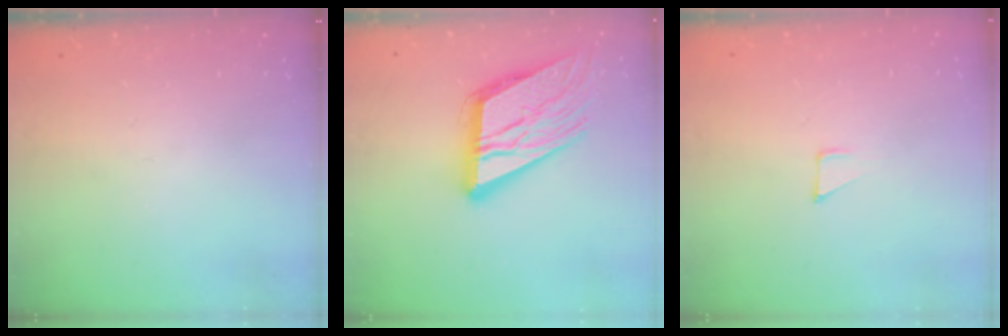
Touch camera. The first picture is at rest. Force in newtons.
{"total": 18.6, "press": 18.4, "slide": 2.2}
{"total": 2.8, "press": 2.8, "slide": 0.2}